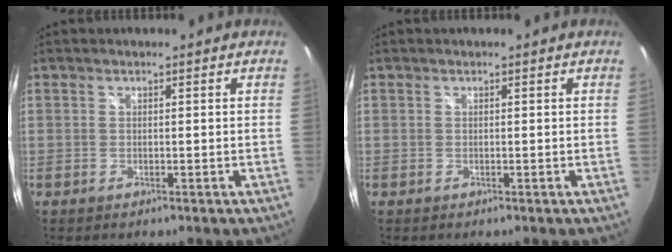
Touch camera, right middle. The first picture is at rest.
{"total": 0.0}